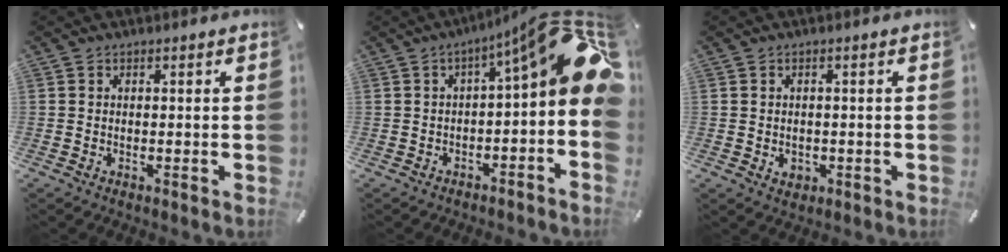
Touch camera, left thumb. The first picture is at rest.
{"total": 14.6, "force": [4.3, 2.9, 13.6], "torque": [-0.180, -0.039, 0.063]}
{"total": 2.2, "force": [-0.4, 2.0, 0.8], "torque": [-0.016, 0.003, -0.008]}